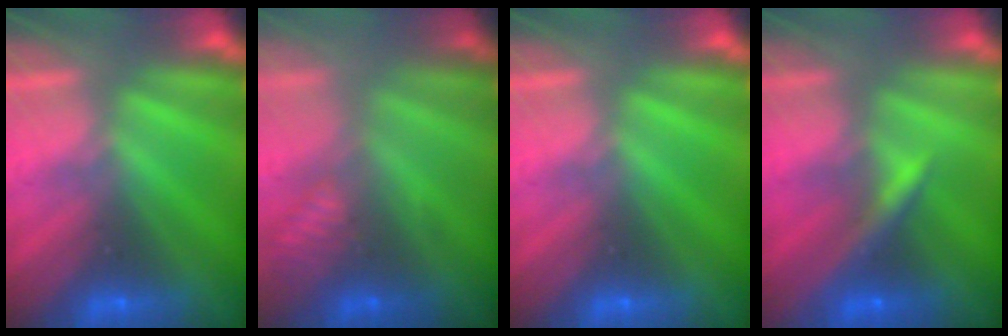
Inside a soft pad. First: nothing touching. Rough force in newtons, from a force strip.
{"total": 2.5}
{"total": 0.0}
{"total": 3.1}